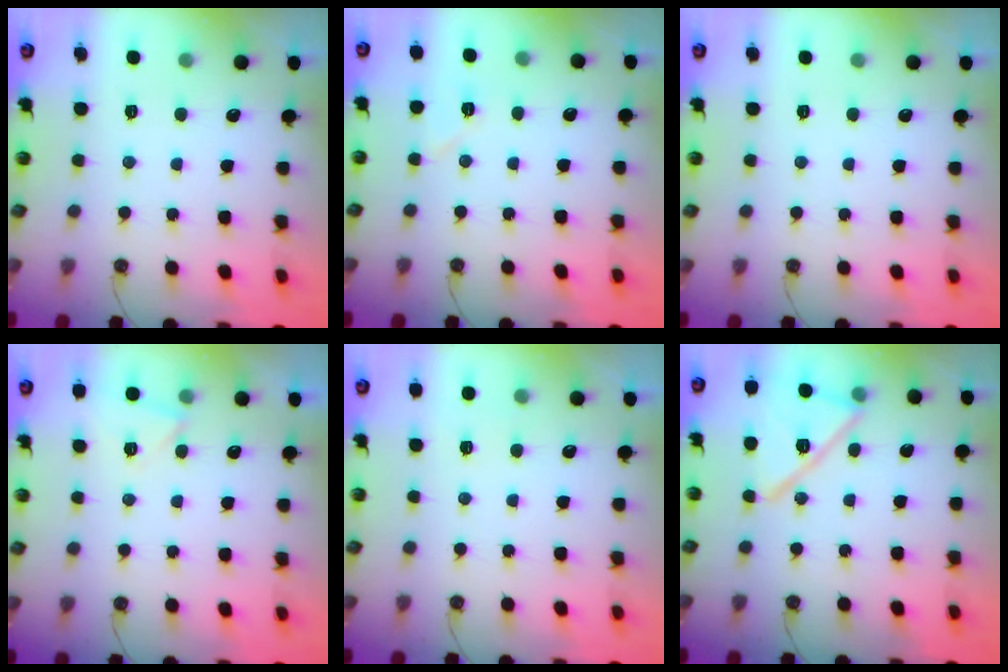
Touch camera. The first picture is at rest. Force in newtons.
{"total": 5.9, "press": 5.4, "slide": 2.4}
{"total": 0.0}
{"total": 4.4, "press": 2.0, "slide": 4.0}
{"total": 2.8, "press": 1.8, "slide": 2.2}
{"total": 14.7, "press": 14.7, "slide": 0.5}